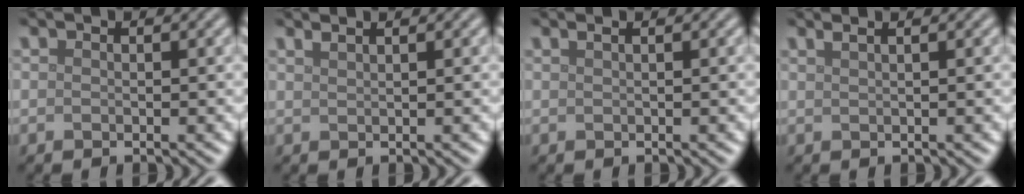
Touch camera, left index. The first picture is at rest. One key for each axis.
{"total": 1.8, "fx": 1.4, "fy": 0.7, "fz": 1.0, "tx": 0.000, "ty": 0.000, "tz": 0.008}
{"total": 1.5, "fx": 0.8, "fy": 0.7, "fz": 1.0, "tx": -0.004, "ty": -0.002, "tz": 0.001}
{"total": 2.6, "fx": 1.7, "fy": 1.2, "fz": 1.5, "tx": -0.005, "ty": 0.011, "tz": 0.000}